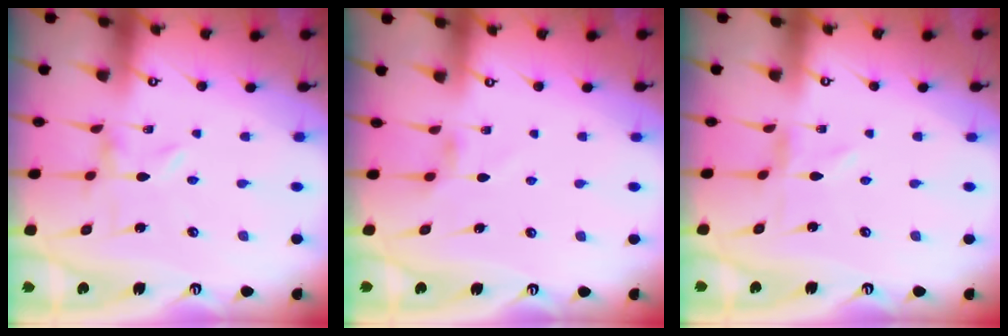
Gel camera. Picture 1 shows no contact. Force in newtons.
{"total": 3.7, "press": 3.7, "slide": 0.5}
{"total": 0.6, "press": 0.6, "slide": 0.2}